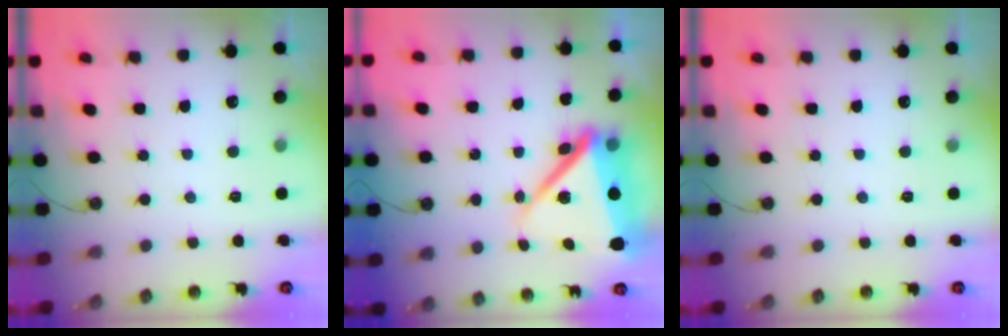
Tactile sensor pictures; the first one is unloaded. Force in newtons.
{"total": 17.1, "press": 17.0, "slide": 1.9}
{"total": 0.0}